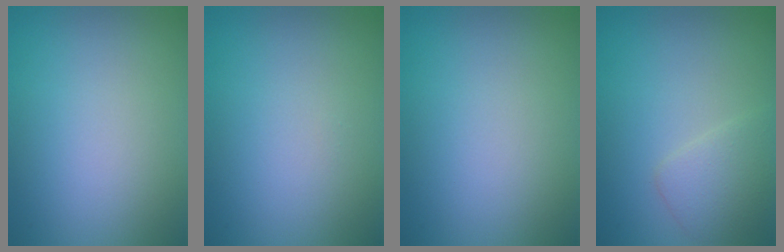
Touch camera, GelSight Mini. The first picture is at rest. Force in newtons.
{"total": 0.0}
{"total": 0.0}
{"total": 2.5, "press": 2.5, "slide": 0.2}